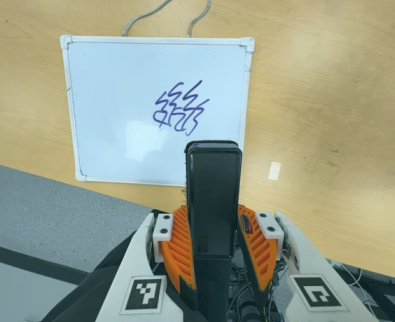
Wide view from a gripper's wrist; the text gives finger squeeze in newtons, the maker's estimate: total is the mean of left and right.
{"total": 5.2, "left": 3.4, "right": 7.0}